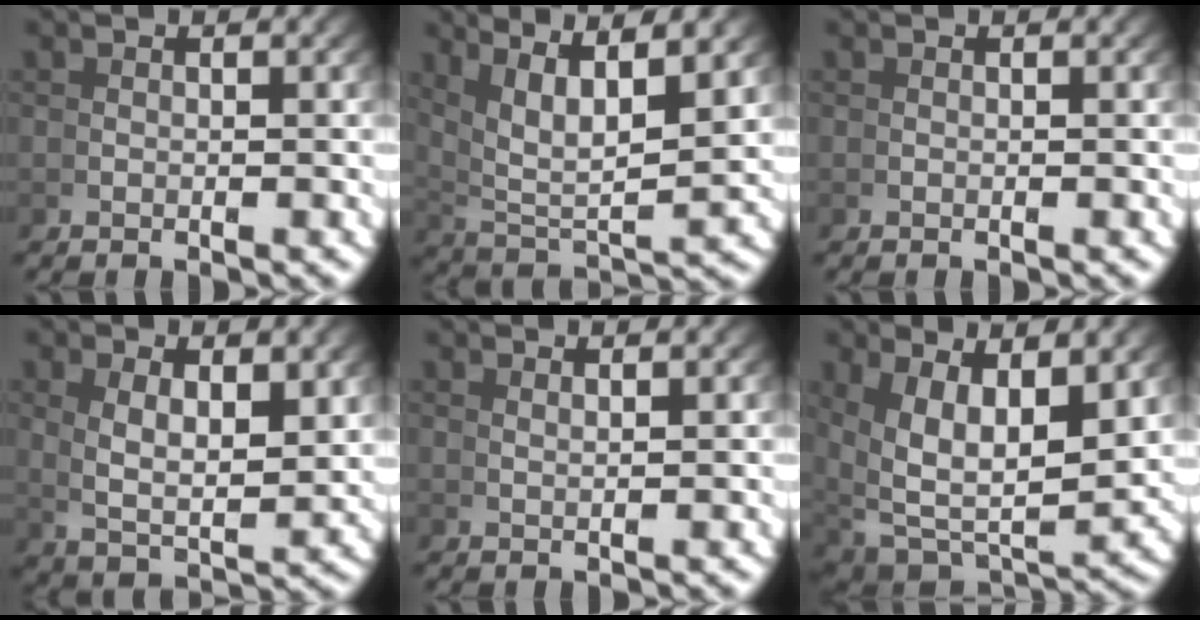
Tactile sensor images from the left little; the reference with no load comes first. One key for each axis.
{"total": 8.0, "fx": 3.5, "fy": 3.8, "fz": 6.1, "tx": -0.122, "ty": -0.013, "tz": 0.071}
{"total": 0.0}
{"total": 5.1, "fx": 1.6, "fy": 2.4, "fz": 4.1, "tx": -0.078, "ty": -0.008, "tz": 0.034}
{"total": 1.7, "fx": 1.3, "fy": -1.2, "fz": 0.0, "tx": 0.006, "ty": 0.002, "tz": 0.028}
{"total": 9.5, "fx": 0.6, "fy": 5.7, "fz": 7.6, "tx": -0.158, "ty": -0.041, "tz": 0.032}